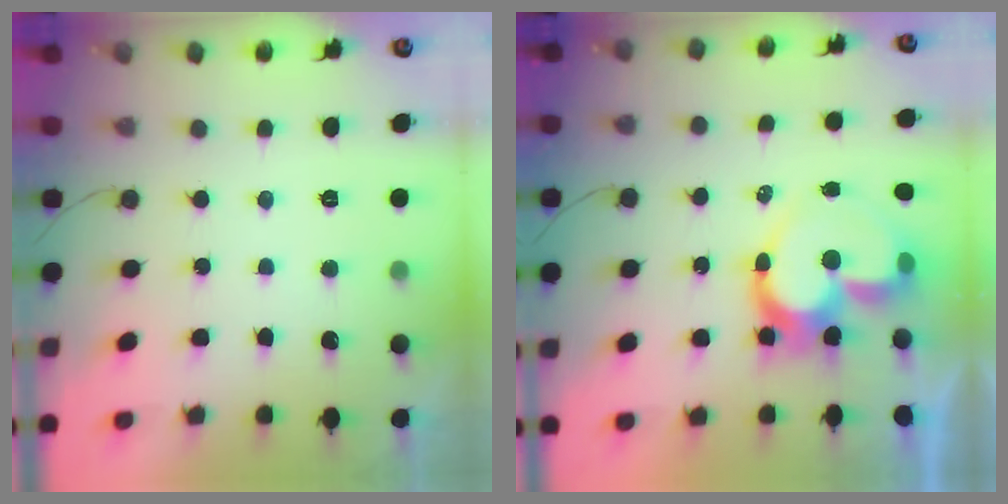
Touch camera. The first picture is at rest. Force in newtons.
{"total": 12.8, "press": 12.7, "slide": 1.4}